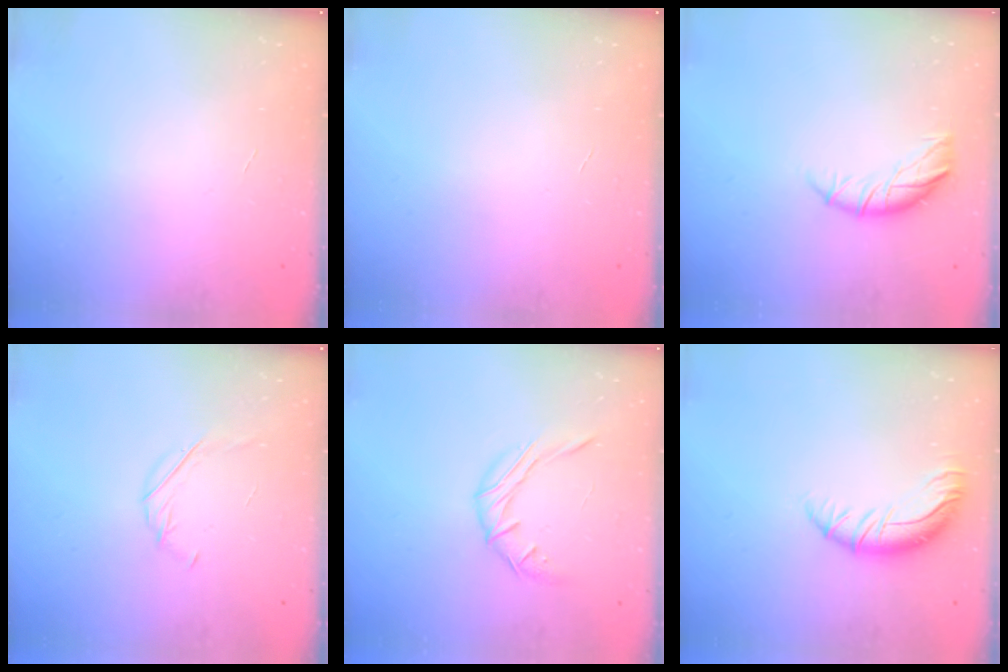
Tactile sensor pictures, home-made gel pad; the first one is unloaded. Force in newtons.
{"total": 0.0}
{"total": 10.3, "press": 10.1, "slide": 2.0}
{"total": 4.0, "press": 3.9, "slide": 1.0}
{"total": 8.1, "press": 8.1, "slide": 0.1}
{"total": 10.3, "press": 10.3, "slide": 0.4}